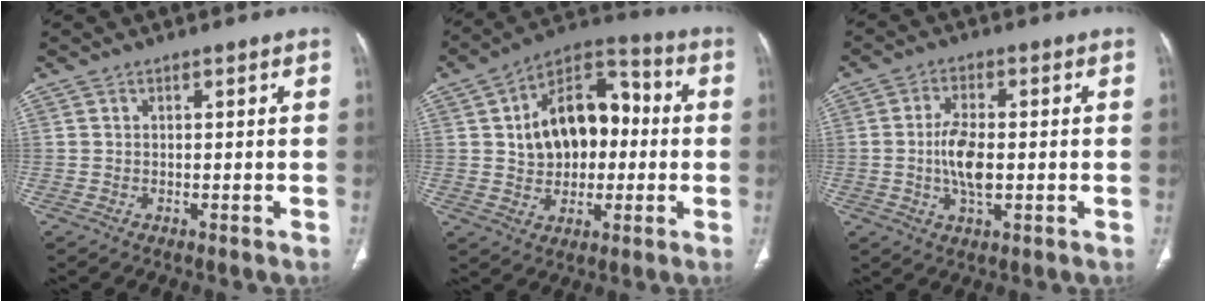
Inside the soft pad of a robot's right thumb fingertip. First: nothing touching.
{"total": 16.6, "force": [1.2, 11.4, 12.1], "torque": [-0.148, 0.033, 0.016]}
{"total": 7.2, "force": [-0.6, 3.1, 6.4], "torque": [-0.130, 0.001, -0.013]}